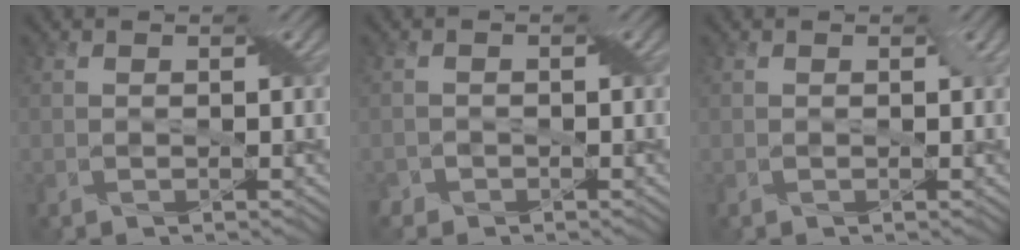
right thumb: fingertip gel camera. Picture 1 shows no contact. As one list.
[{"total": 1.2, "force": [-0.9, 0.7, -0.1], "torque": [0.002, 0.002, -0.019]}, {"total": 0.6, "force": [0.1, 0.5, 0.3], "torque": [-0.007, -0.001, 0.000]}]